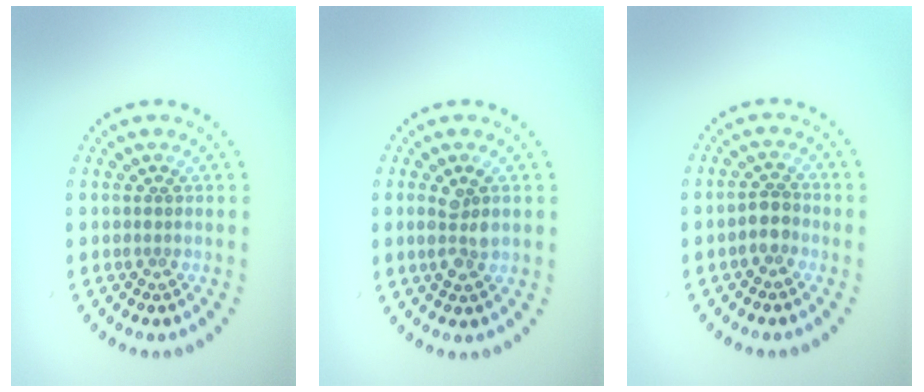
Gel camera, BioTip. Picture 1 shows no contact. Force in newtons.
{"total": 2.4, "press": 2.4, "slide": 0.6}
{"total": 2.0, "press": 1.8, "slide": 0.9}